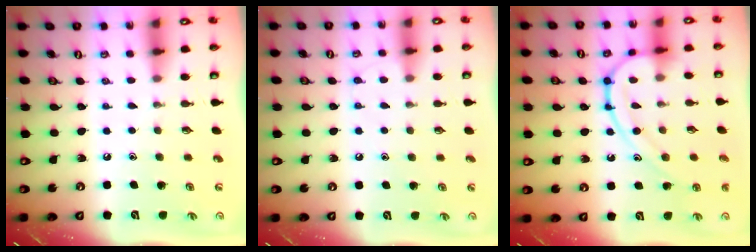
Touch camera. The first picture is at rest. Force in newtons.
{"total": 7.2, "press": 7.1, "slide": 0.8}
{"total": 12.3, "press": 12.2, "slide": 0.1}